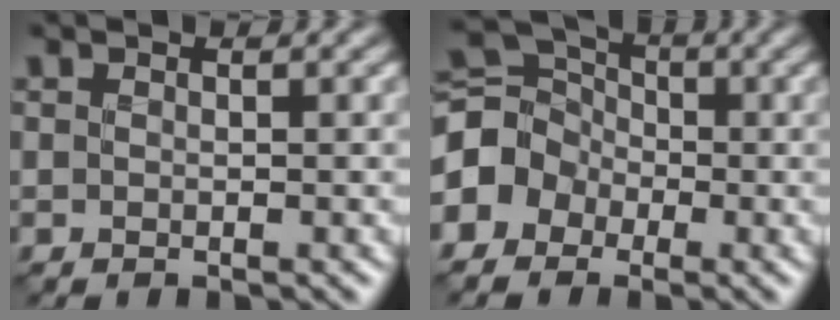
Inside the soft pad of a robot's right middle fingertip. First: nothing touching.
{"total": 4.4, "force": [-1.9, 3.7, 1.5], "torque": [-0.024, 0.006, -0.059]}